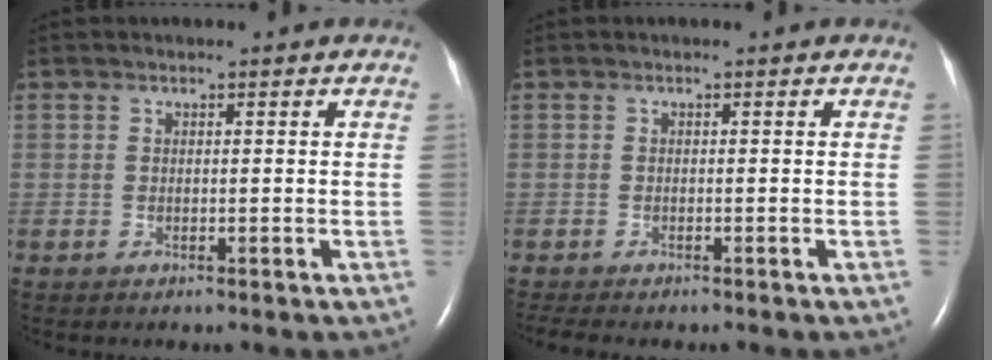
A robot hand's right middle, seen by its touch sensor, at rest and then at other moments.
{"total": 3.0, "force": [-2.6, 0.6, 1.5], "torque": [-0.026, -0.009, -0.036]}